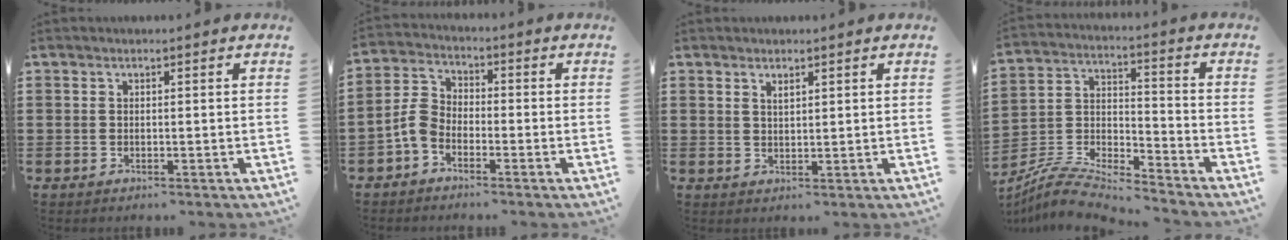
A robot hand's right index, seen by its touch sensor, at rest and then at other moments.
{"total": 4.8, "force": [-2.5, 2.9, 2.8], "torque": [-0.082, 0.003, -0.056]}
{"total": 1.3, "force": [1.1, 0.4, 0.5], "torque": [-0.011, 0.001, 0.020]}
{"total": 7.0, "force": [-6.8, 0.7, 1.8], "torque": [-0.048, -0.006, -0.138]}